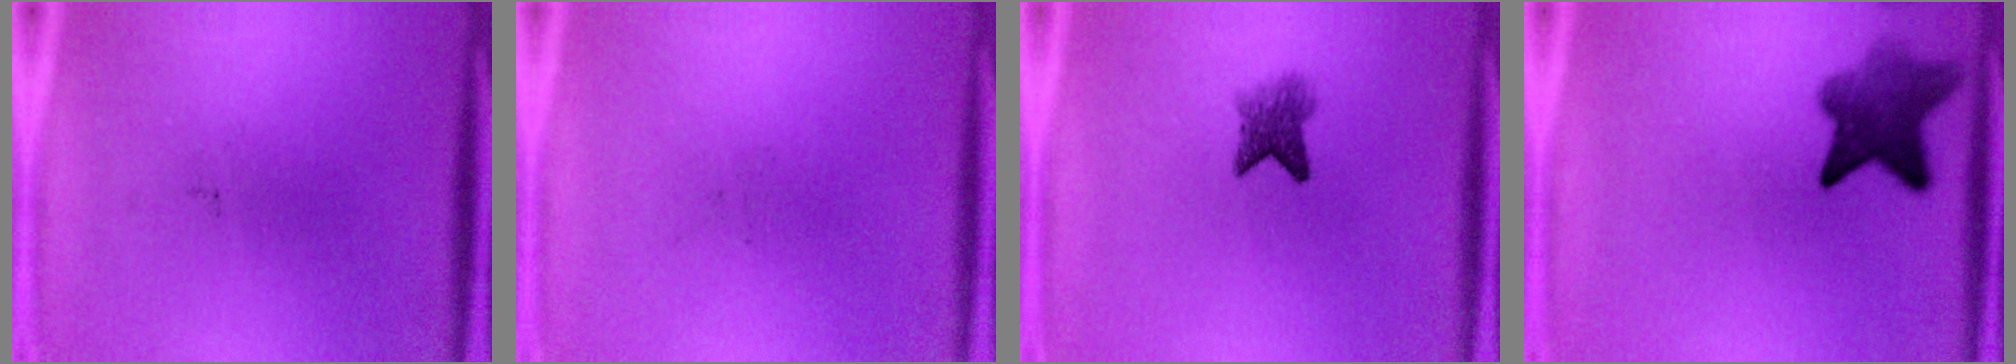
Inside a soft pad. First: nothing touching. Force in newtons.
{"total": 0.0}
{"total": 3.2}
{"total": 6.8}